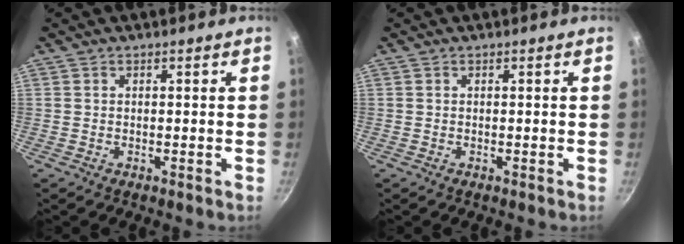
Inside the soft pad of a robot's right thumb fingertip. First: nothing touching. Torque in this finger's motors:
{"motor_torque": [0.00, 0.00, -0.15, 0.19, 0.00]}